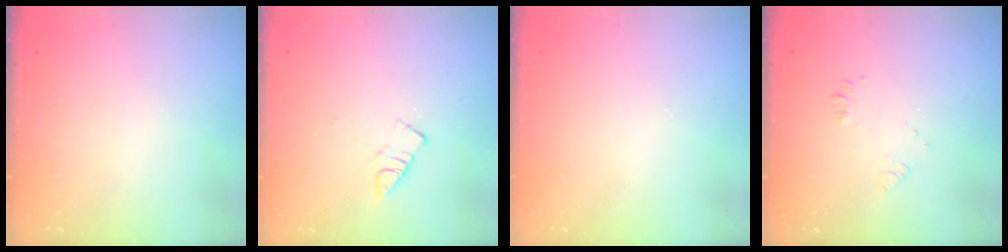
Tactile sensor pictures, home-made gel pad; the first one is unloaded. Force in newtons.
{"total": 4.8, "press": 4.7, "slide": 0.8}
{"total": 2.2, "press": 2.1, "slide": 0.4}
{"total": 6.9, "press": 6.8, "slide": 0.8}